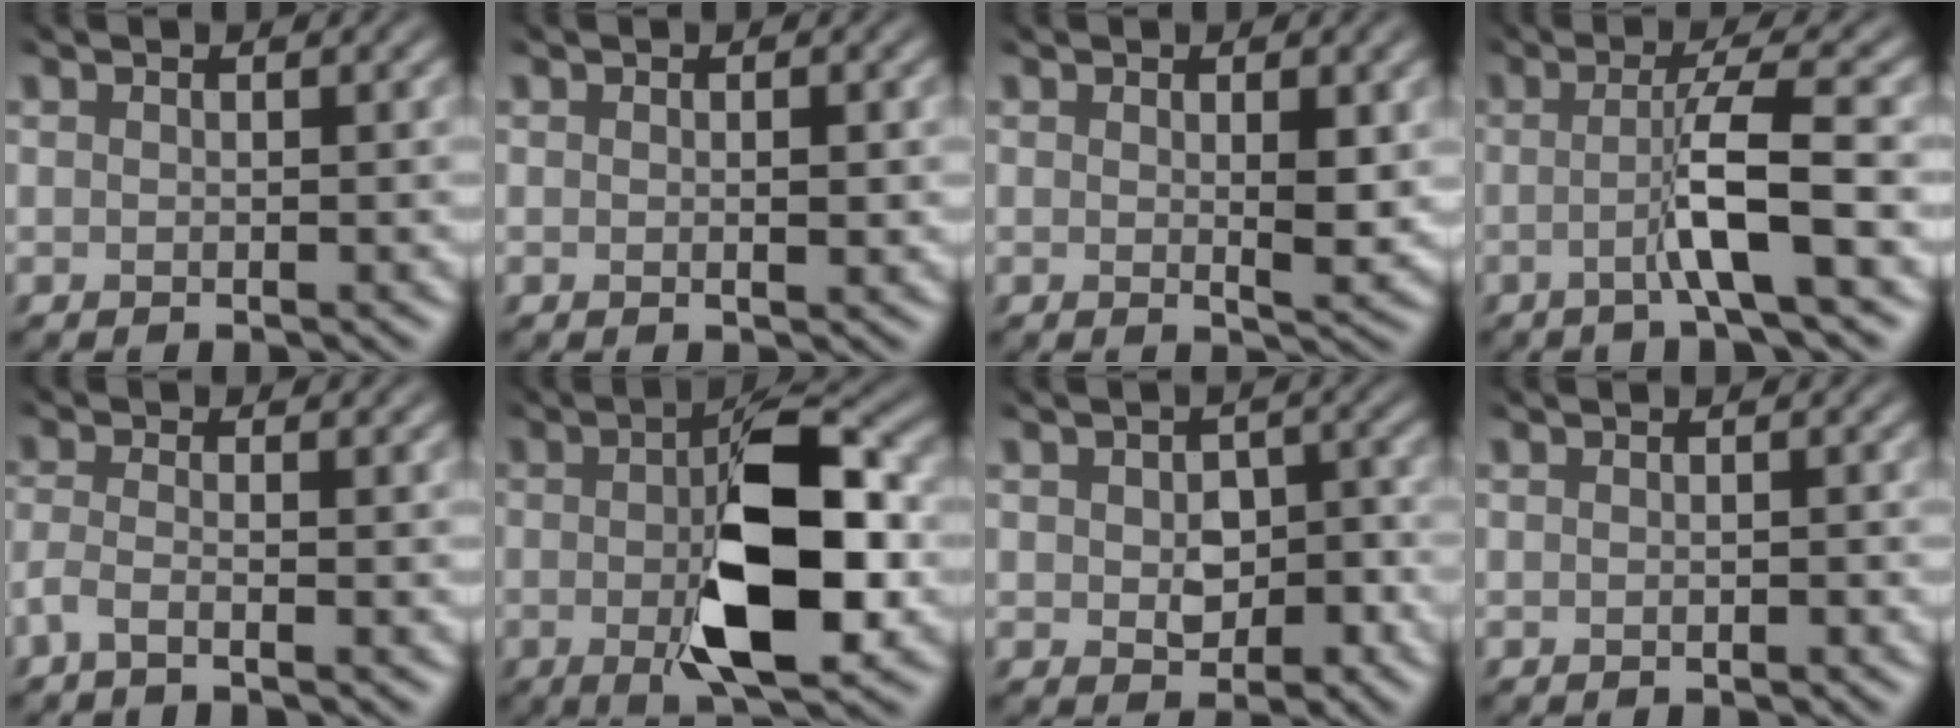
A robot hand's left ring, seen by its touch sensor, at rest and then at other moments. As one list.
[{"total": 0.9, "force": [-0.1, 0.3, 0.8], "torque": [-0.015, -0.002, 0.005]}, {"total": 2.3, "force": [0.5, 0.7, 2.1], "torque": [-0.038, -0.008, 0.015]}, {"total": 4.9, "force": [-1.5, 0.6, 4.6], "torque": [-0.073, -0.002, -0.031]}, {"total": 2.3, "force": [-1.6, 0.7, 1.5], "torque": [-0.022, -0.009, -0.037]}, {"total": 10.5, "force": [-1.6, 4.0, 9.6], "torque": [-0.143, 0.000, -0.027]}, {"total": 3.9, "force": [-1.1, 2.8, 2.5], "torque": [-0.041, -0.007, -0.007]}, {"total": 0.7, "force": [-0.2, 0.4, 0.6], "torque": [-0.005, -0.005, -0.004]}]